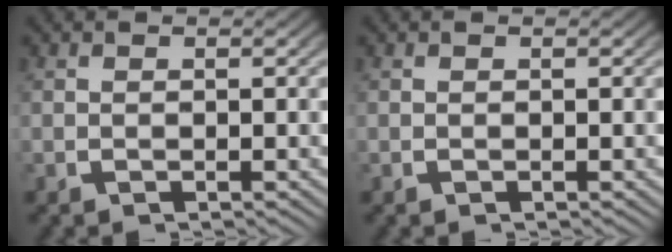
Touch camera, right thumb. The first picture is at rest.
{"total": 0.0}